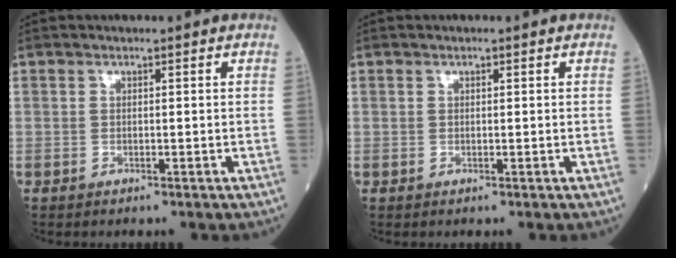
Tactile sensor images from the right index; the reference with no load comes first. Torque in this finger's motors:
{"motor_torque": [-0.01, 0.17, -0.03, -0.01]}